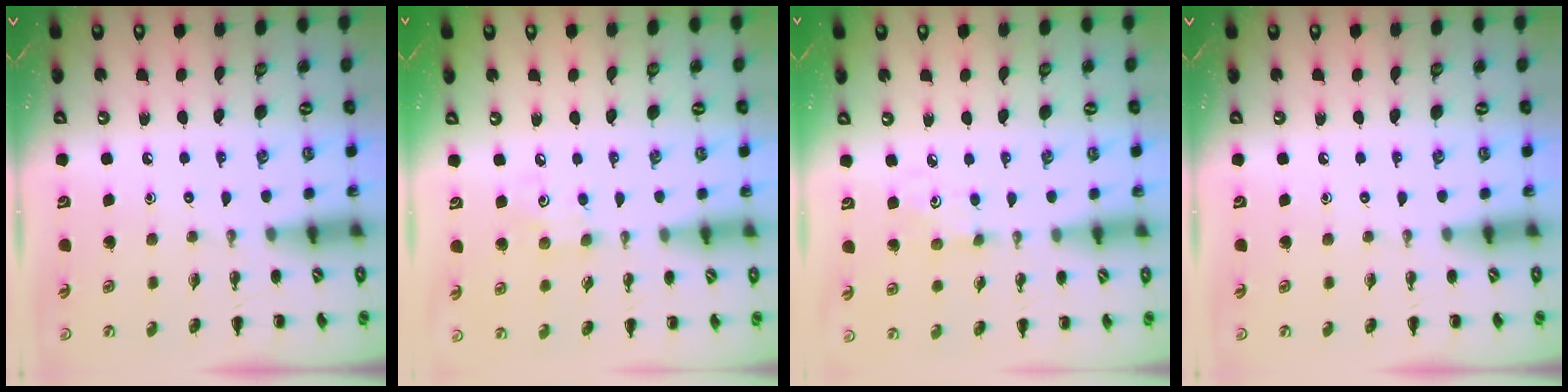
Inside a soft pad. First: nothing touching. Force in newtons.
{"total": 3.8, "press": 3.7, "slide": 0.7}
{"total": 3.8, "press": 3.7, "slide": 1.0}
{"total": 0.0}